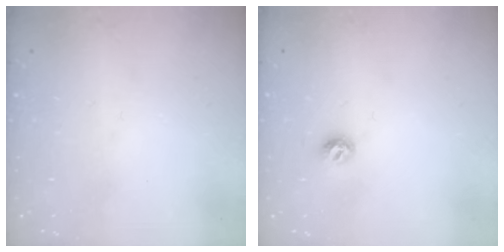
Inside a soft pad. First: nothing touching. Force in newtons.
{"total": 5.9, "press": 5.9, "slide": 0.8}